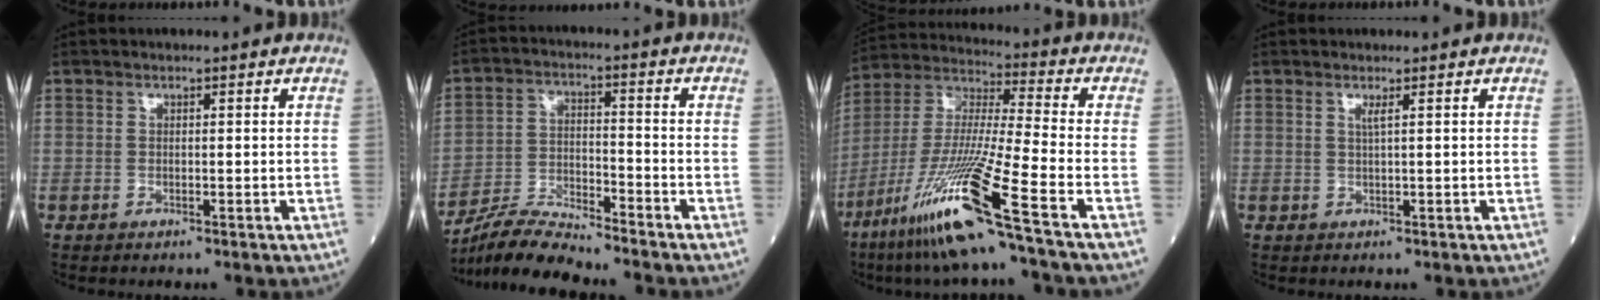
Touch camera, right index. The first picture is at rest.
{"total": 8.2, "force": [-8.0, -0.4, 1.8], "torque": [-0.038, -0.009, -0.150]}
{"total": 18.1, "force": [-9.9, -1.4, 15.1], "torque": [-0.329, -0.044, -0.192]}
{"total": 1.0, "force": [0.4, -0.3, 0.8], "torque": [-0.022, -0.004, 0.009]}